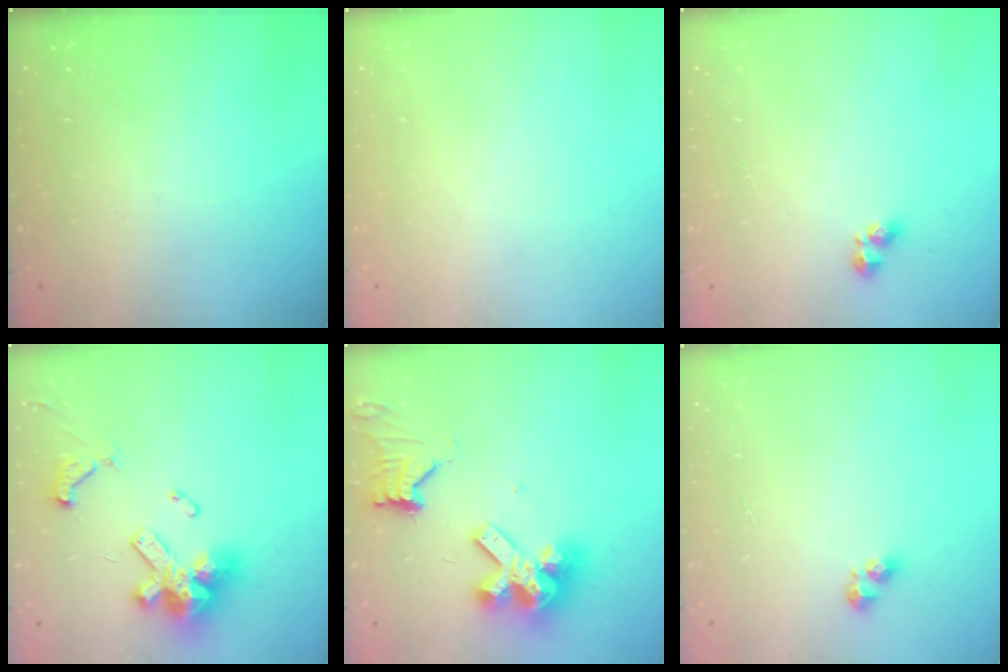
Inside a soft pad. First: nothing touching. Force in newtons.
{"total": 0.0}
{"total": 2.7, "press": 2.5, "slide": 1.1}
{"total": 16.8, "press": 16.7, "slide": 2.2}
{"total": 12.4, "press": 12.4, "slide": 0.4}
{"total": 3.5, "press": 3.5, "slide": 0.4}